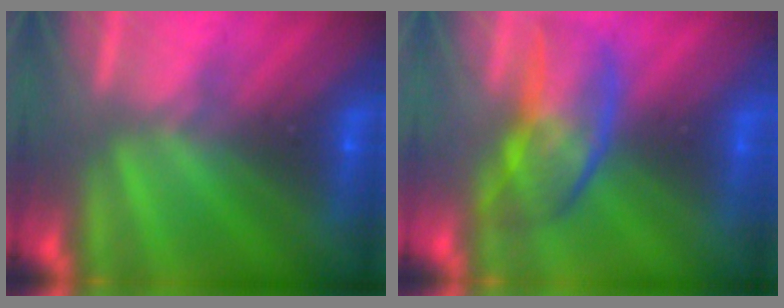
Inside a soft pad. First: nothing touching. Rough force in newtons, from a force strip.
{"total": 2.7}